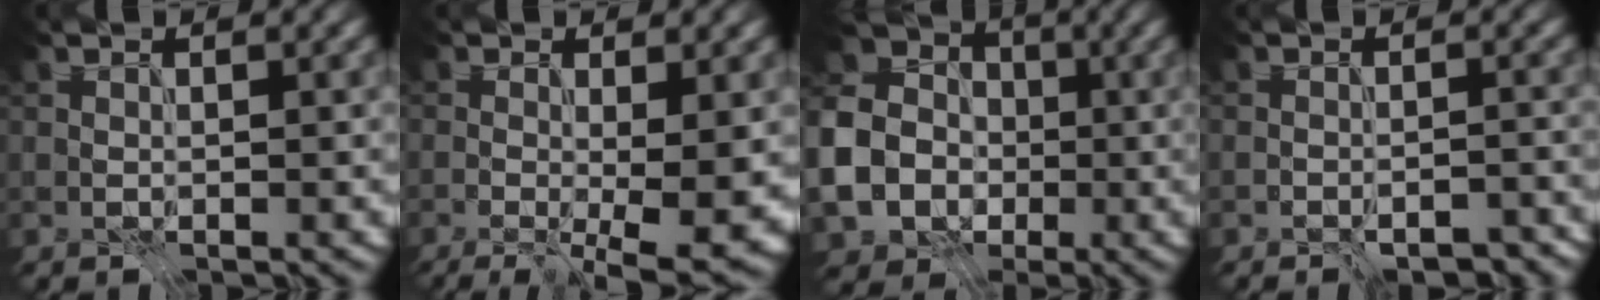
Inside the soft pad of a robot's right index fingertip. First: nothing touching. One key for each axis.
{"total": 7.2, "fx": -1.0, "fy": 2.0, "fz": 6.8, "tx": -0.079, "ty": -0.013, "tz": -0.012}
{"total": 9.2, "fx": -2.3, "fy": 8.1, "fz": 3.7, "tx": -0.103, "ty": -0.006, "tz": -0.046}
{"total": 2.2, "fx": -1.7, "fy": 0.6, "fz": 1.4, "tx": -0.008, "ty": 0.000, "tz": -0.019}